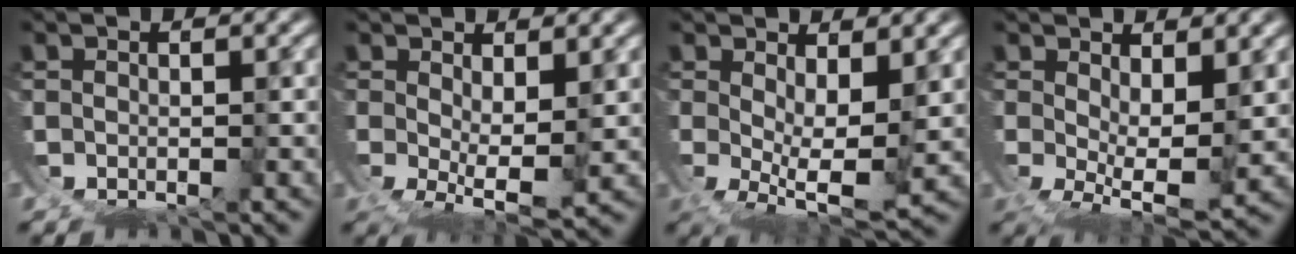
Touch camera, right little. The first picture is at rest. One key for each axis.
{"total": 3.6, "fx": -0.4, "fy": 1.0, "fz": 3.4, "tx": -0.062, "ty": -0.040, "tz": 0.011}
{"total": 5.2, "fx": -1.4, "fy": 1.6, "fz": 4.7, "tx": -0.081, "ty": -0.045, "tz": 0.001}
{"total": 4.7, "fx": -0.6, "fy": 1.8, "fz": 4.3, "tx": -0.074, "ty": -0.044, "tz": 0.010}